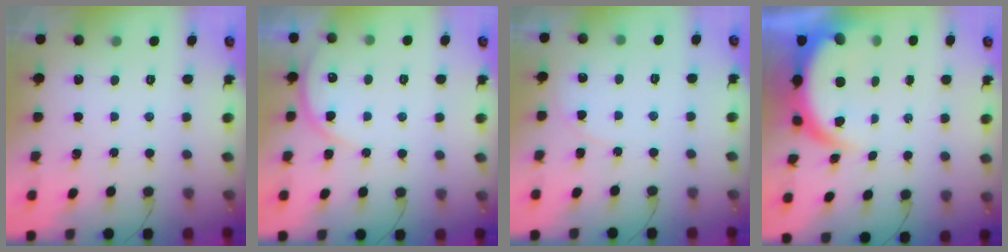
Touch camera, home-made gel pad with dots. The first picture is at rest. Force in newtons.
{"total": 6.6, "press": 6.6, "slide": 0.6}
{"total": 3.8, "press": 3.7, "slide": 0.5}
{"total": 6.9, "press": 6.9, "slide": 0.5}